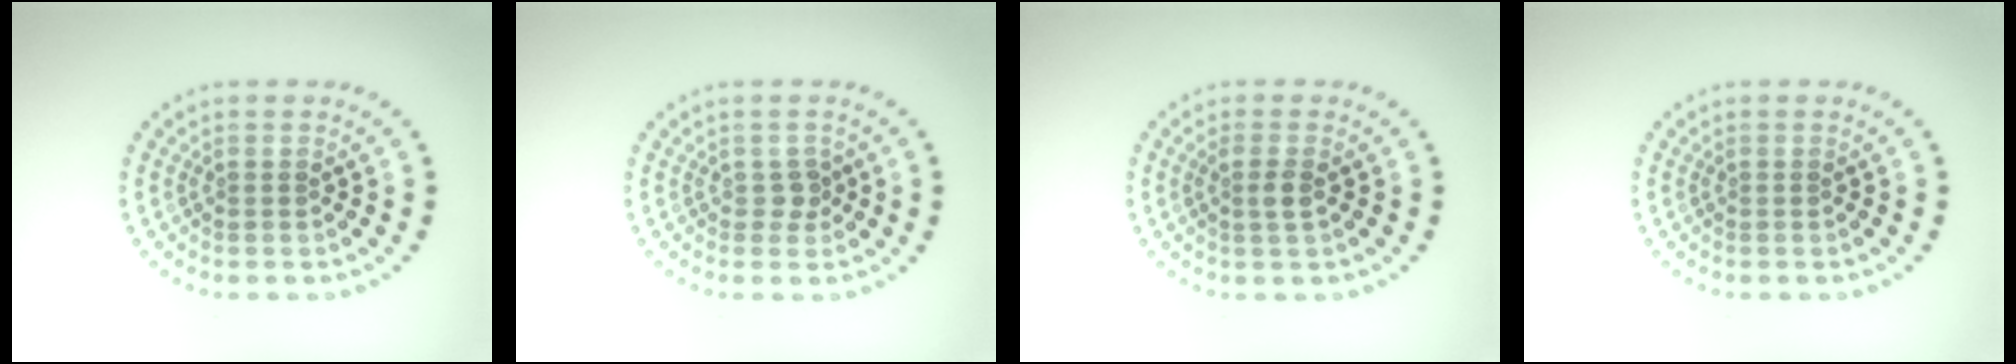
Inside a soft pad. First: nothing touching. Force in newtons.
{"total": 1.2, "press": 1.0, "slide": 0.6}
{"total": 1.4, "press": 1.2, "slide": 0.8}
{"total": 0.0}